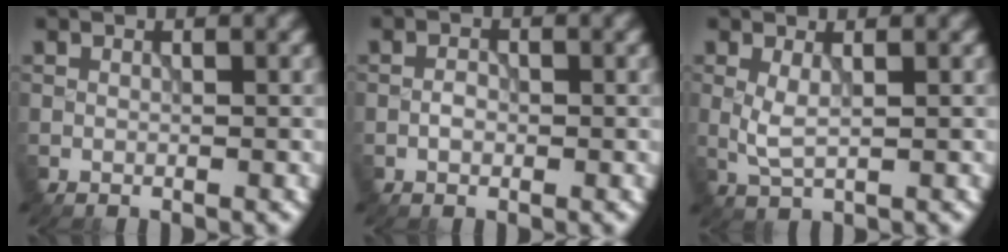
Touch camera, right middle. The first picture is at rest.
{"total": 1.1, "force": [-0.4, 0.7, 0.8], "torque": [-0.016, 0.003, -0.010]}
{"total": 2.0, "force": [0.3, 0.6, 1.9], "torque": [-0.048, -0.002, 0.008]}